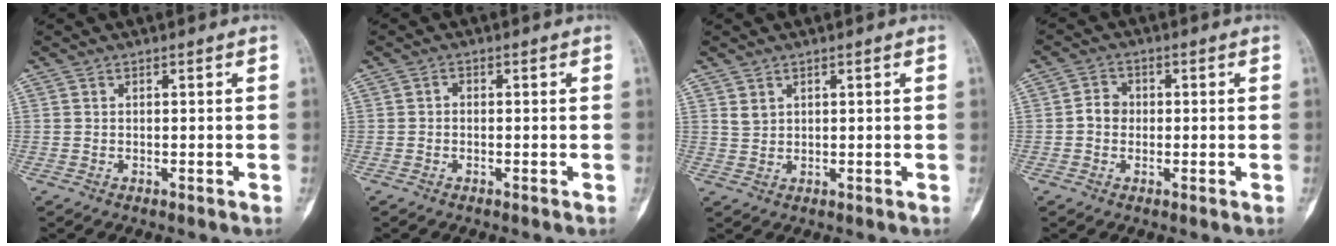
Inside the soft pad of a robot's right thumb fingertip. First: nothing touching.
{"total": 0.8, "force": [-0.2, 0.6, 0.5], "torque": [-0.004, 0.003, -0.010]}
{"total": 1.7, "force": [1.1, 1.1, 0.7], "torque": [-0.006, -0.006, 0.025]}
{"total": 3.4, "force": [-0.3, 3.0, 1.6], "torque": [-0.013, 0.011, -0.012]}